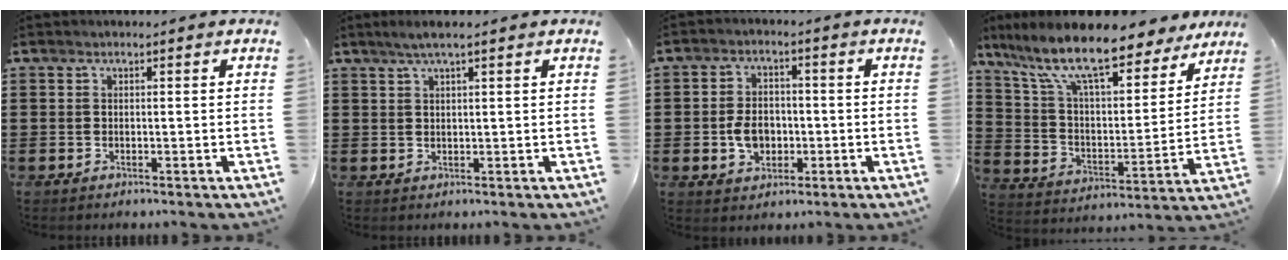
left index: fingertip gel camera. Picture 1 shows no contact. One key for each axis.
{"total": 2.8, "fx": 1.7, "fy": 0.1, "fz": 2.2, "tx": -0.044, "ty": 0.003, "tz": 0.030}
{"total": 5.6, "fx": -1.0, "fy": 3.9, "fz": 3.8, "tx": -0.079, "ty": 0.000, "tz": -0.023}
{"total": 12.7, "fx": 10.1, "fy": 2.5, "fz": 7.2, "tx": -0.178, "ty": -0.053, "tz": 0.175}